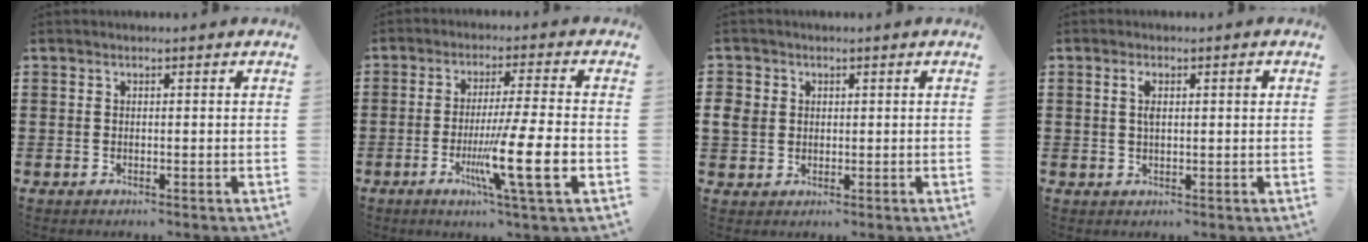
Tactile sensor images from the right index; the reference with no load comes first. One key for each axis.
{"total": 11.5, "fx": -3.4, "fy": 0.2, "fz": 11.0, "tx": -0.207, "ty": -0.019, "tz": -0.064}
{"total": 3.0, "fx": 0.5, "fy": 2.8, "fz": 1.0, "tx": -0.038, "ty": 0.007, "tz": 0.005}
{"total": 2.5, "fx": 0.6, "fy": 0.6, "fz": 2.3, "tx": -0.045, "ty": 0.003, "tz": 0.008}